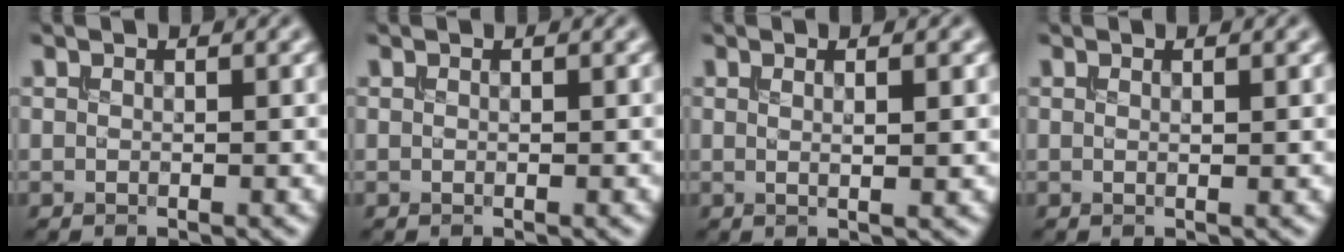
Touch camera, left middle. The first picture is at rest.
{"total": 0.0}
{"total": 2.6, "force": [0.8, 0.8, 2.3], "torque": [-0.024, 0.004, -0.004]}
{"total": 0.9, "force": [0.4, 0.3, 0.7], "torque": [-0.004, 0.003, 0.001]}